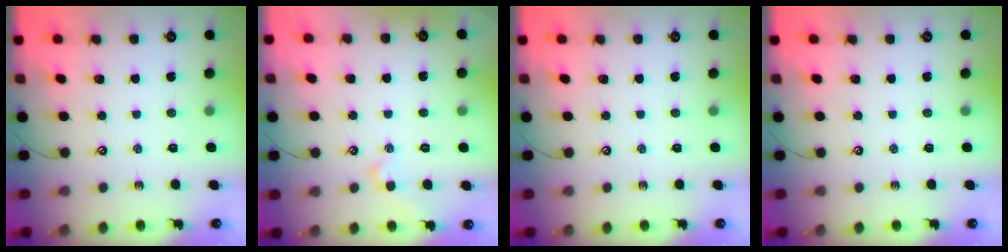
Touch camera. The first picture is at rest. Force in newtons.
{"total": 1.6, "press": 1.5, "slide": 0.4}
{"total": 0.0}
{"total": 0.0}